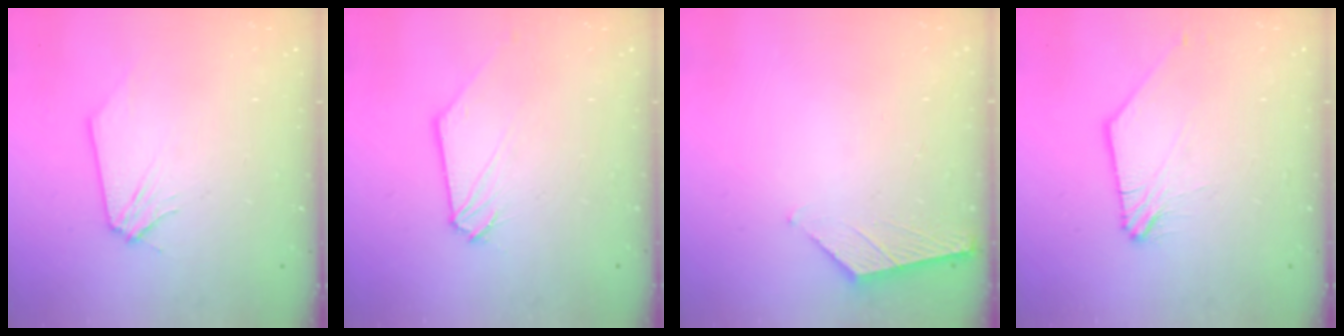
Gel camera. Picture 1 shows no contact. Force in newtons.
{"total": 0.9, "press": 0.9, "slide": 0.2}
{"total": 1.2, "press": 1.1, "slide": 0.2}
{"total": 1.6, "press": 1.6, "slide": 0.1}